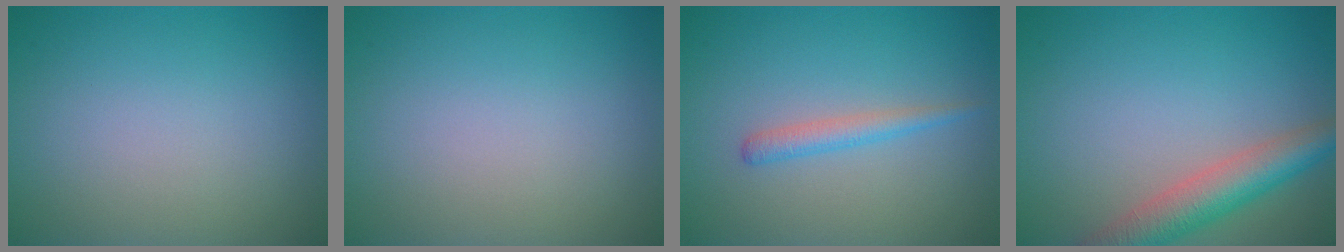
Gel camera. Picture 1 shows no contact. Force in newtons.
{"total": 0.0}
{"total": 1.7, "press": 1.7, "slide": 0.1}
{"total": 5.1, "press": 5.1, "slide": 0.3}